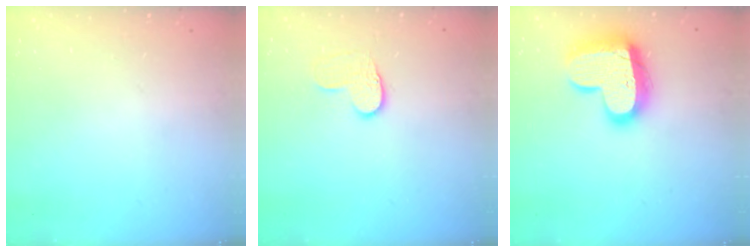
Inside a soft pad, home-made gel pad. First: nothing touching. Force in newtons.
{"total": 6.9, "press": 6.8, "slide": 0.6}
{"total": 18.3, "press": 18.2, "slide": 1.2}